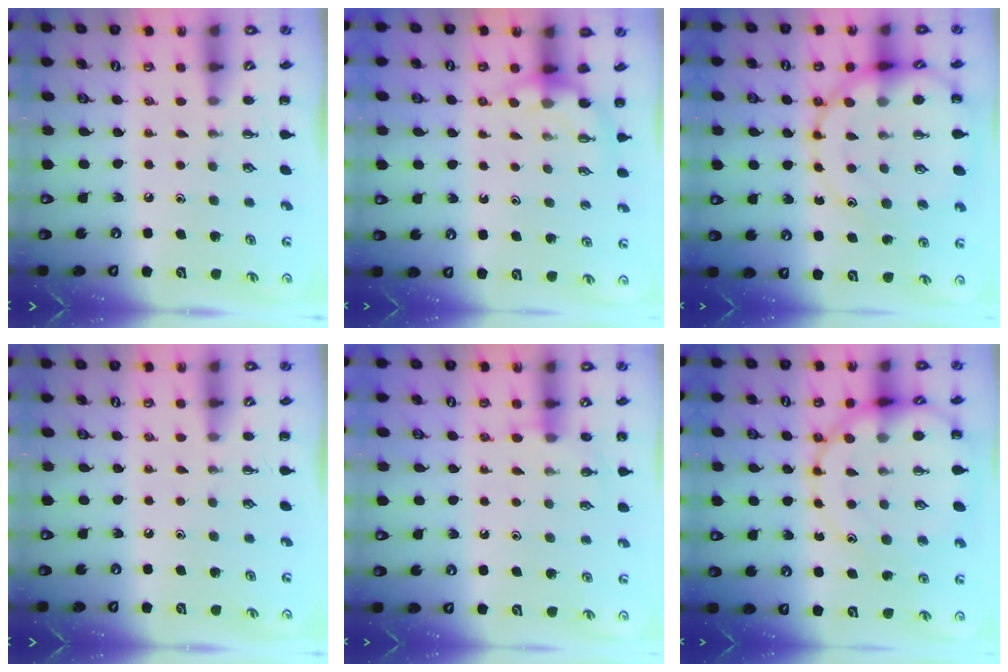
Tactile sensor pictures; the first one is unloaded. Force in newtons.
{"total": 3.8, "press": 3.8, "slide": 0.3}
{"total": 14.2, "press": 14.0, "slide": 2.3}
{"total": 0.0}
{"total": 6.7, "press": 6.5, "slide": 1.3}
{"total": 14.2, "press": 14.0, "slide": 2.3}